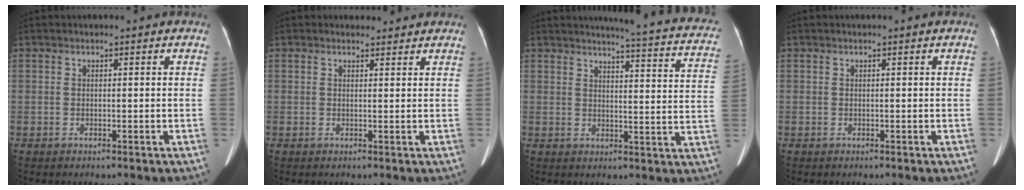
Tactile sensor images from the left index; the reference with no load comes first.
{"total": 2.0, "force": [1.8, 0.8, 0.0], "torque": [-0.002, 0.006, 0.020]}
{"total": 18.0, "force": [16.4, 1.7, 7.2], "torque": [-0.080, -0.061, 0.163]}
{"total": 0.0}